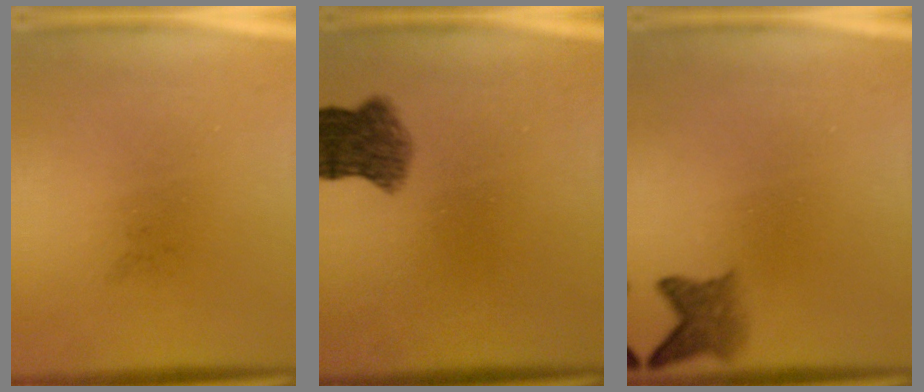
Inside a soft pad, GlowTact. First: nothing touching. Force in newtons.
{"total": 5.9}
{"total": 2.9}